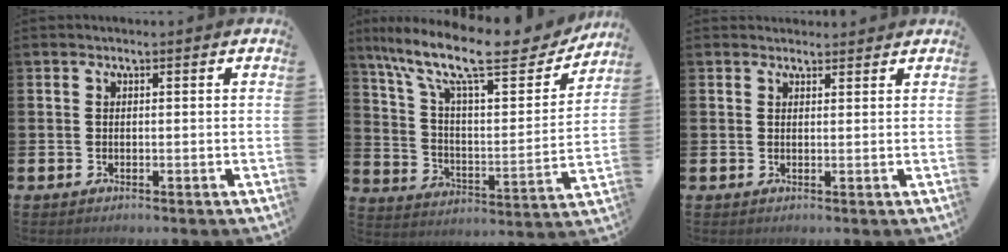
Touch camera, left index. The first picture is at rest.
{"total": 14.9, "force": [11.8, 4.0, 8.1], "torque": [-0.168, -0.078, 0.194]}
{"total": 1.6, "force": [1.5, 0.5, 0.0], "torque": [0.014, -0.005, 0.025]}